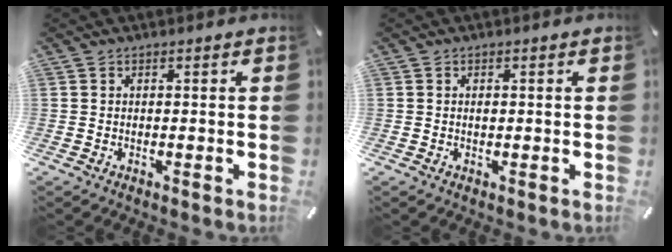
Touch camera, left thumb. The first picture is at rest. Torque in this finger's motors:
{"motor_torque": [-0.05, -0.11, 0.25, -0.03, 0.00]}